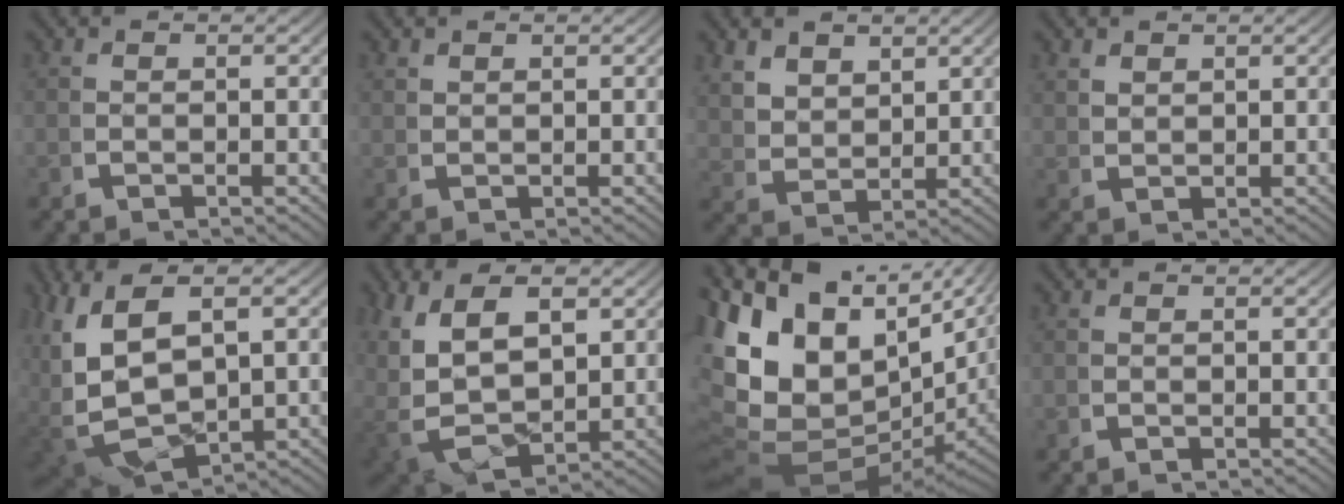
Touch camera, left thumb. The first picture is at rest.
{"total": 1.1, "force": [1.1, 0.1, 0.1], "torque": [0.002, 0.002, 0.028]}
{"total": 3.7, "force": [2.3, 2.2, 1.8], "torque": [-0.041, -0.018, 0.059]}
{"total": 1.6, "force": [1.6, 0.3, 0.3], "torque": [0.000, 0.002, 0.039]}
{"total": 13.2, "force": [-0.4, 9.5, 9.2], "torque": [-0.242, -0.050, 0.021]}
{"total": 10.1, "force": [-0.1, 7.5, 6.8], "torque": [-0.185, -0.047, 0.025]}
{"total": 18.0, "force": [1.8, 12.3, 13.0], "torque": [-0.247, -0.029, 0.041]}
{"total": 0.0}